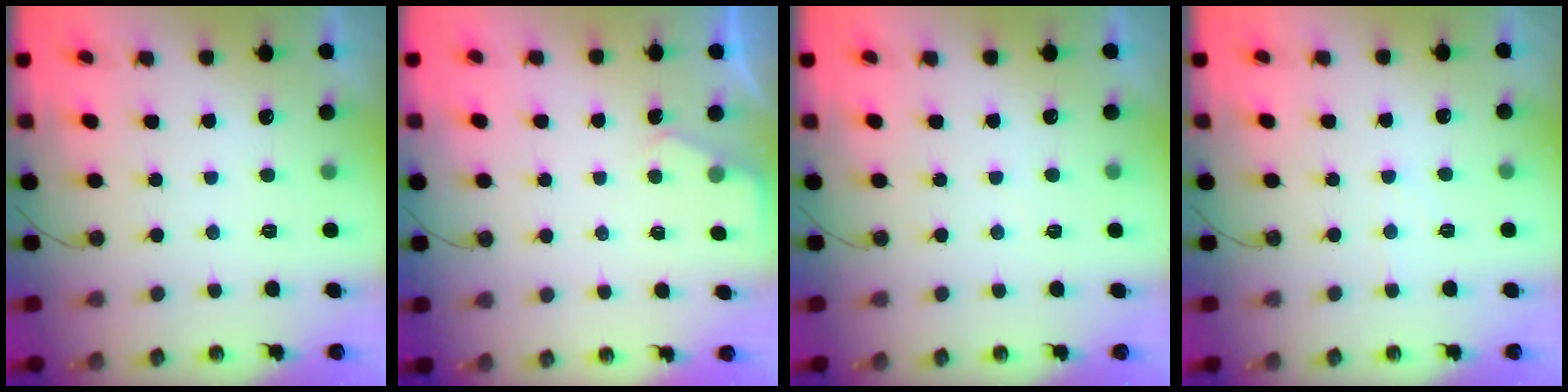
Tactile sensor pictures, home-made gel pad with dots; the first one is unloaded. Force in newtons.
{"total": 3.0, "press": 2.9, "slide": 0.5}
{"total": 3.1, "press": 3.1, "slide": 0.5}
{"total": 4.9, "press": 4.8, "slide": 0.7}